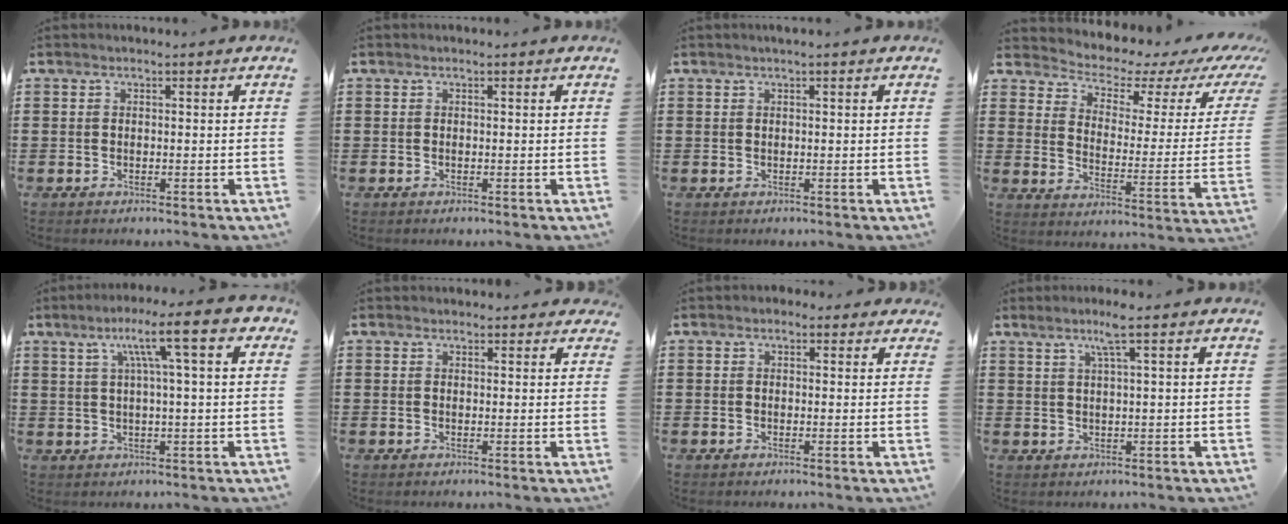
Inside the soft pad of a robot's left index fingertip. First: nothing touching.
{"total": 0.0}
{"total": 0.7, "force": [0.4, -0.1, 0.5], "torque": [-0.008, -0.001, 0.008]}
{"total": 3.5, "force": [2.9, 1.3, 1.4], "torque": [-0.051, -0.027, 0.040]}
{"total": 9.5, "force": [3.9, 0.4, 8.6], "torque": [-0.167, 0.004, 0.058]}
{"total": 1.4, "force": [1.3, 0.7, 0.2], "torque": [0.002, 0.002, 0.023]}
{"total": 1.3, "force": [0.7, 1.0, 0.4], "torque": [-0.002, 0.005, 0.011]}
{"total": 3.9, "force": [2.2, -0.3, 3.2], "torque": [-0.068, 0.001, 0.035]}